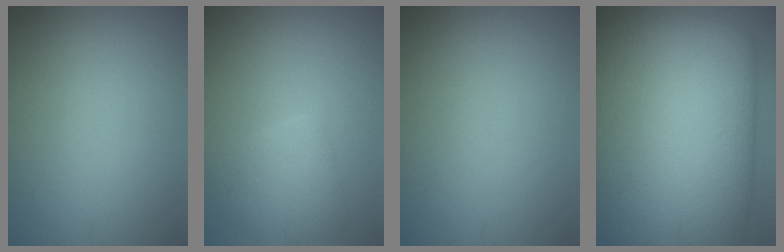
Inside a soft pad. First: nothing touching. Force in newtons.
{"total": 3.1, "press": 3.0, "slide": 0.2}
{"total": 0.0}
{"total": 22.9, "press": 22.9, "slide": 0.5}